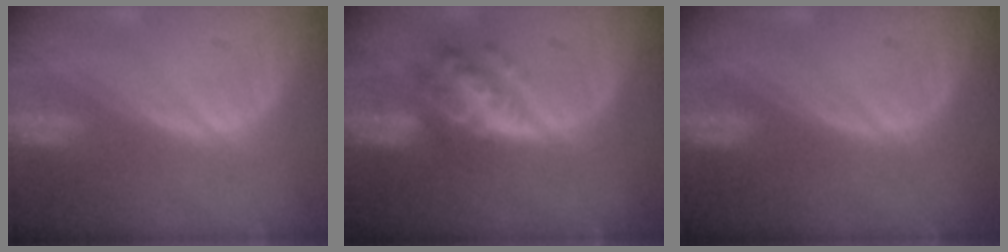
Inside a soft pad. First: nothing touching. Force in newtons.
{"total": 6.3, "press": 5.6, "slide": 2.8}
{"total": 0.0}